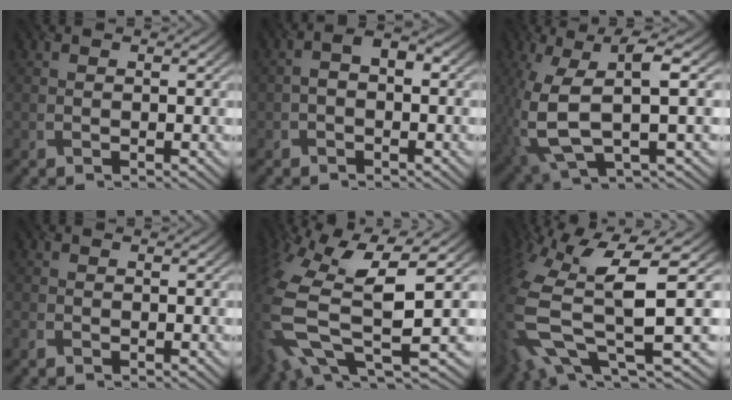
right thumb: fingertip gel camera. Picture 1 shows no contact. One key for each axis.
{"total": 3.0, "fx": -0.1, "fy": 1.6, "fz": 2.5, "tx": -0.049, "ty": 0.012, "tz": -0.008}
{"total": 11.3, "fx": -0.1, "fy": 4.1, "fz": 10.6, "tx": -0.242, "ty": -0.008, "tz": 0.004}
{"total": 0.9, "fx": -0.8, "fy": 0.3, "fz": 0.3, "tx": -0.012, "ty": -0.005, "tz": -0.019}
{"total": 15.2, "fx": -1.5, "fy": 6.4, "fz": 13.7, "tx": -0.337, "ty": -0.018, "tz": -0.008}
{"total": 13.9, "fx": -1.6, "fy": 5.3, "fz": 12.8, "tx": -0.309, "ty": -0.024, "tz": -0.006}